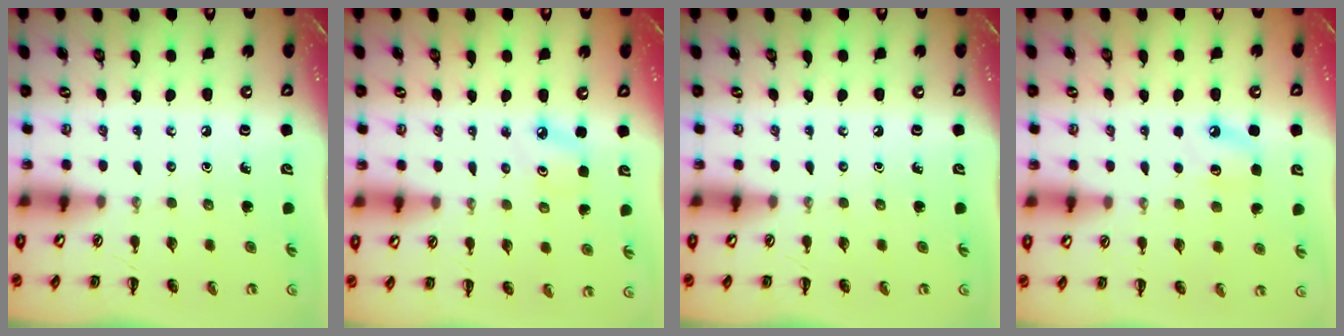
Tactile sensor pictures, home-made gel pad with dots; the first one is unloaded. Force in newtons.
{"total": 6.3, "press": 6.1, "slide": 1.7}
{"total": 0.0}
{"total": 6.4, "press": 6.2, "slide": 1.8}